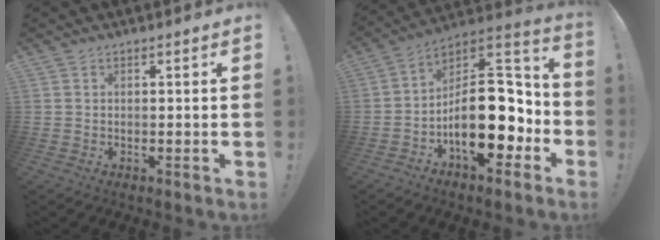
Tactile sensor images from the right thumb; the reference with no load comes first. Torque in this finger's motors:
{"motor_torque": [2.43, 2.55, 1.46, -1.30, 0.60]}